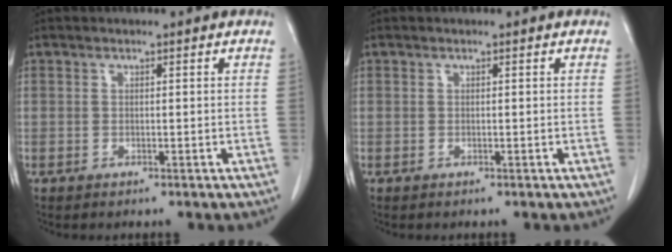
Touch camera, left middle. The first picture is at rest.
{"total": 0.0}